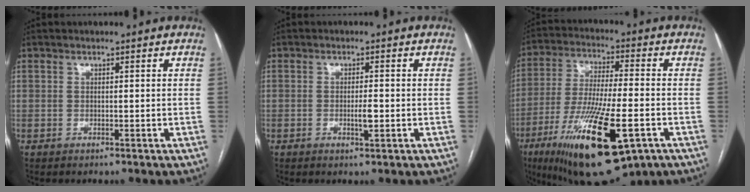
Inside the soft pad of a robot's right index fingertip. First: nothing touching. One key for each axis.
{"total": 2.1, "fx": -0.4, "fy": 0.4, "fz": 2.0, "tx": -0.039, "ty": 0.000, "tz": -0.004}
{"total": 21.3, "fx": -9.8, "fy": 4.8, "fz": 18.4, "tx": -0.338, "ty": -0.038, "tz": -0.156}